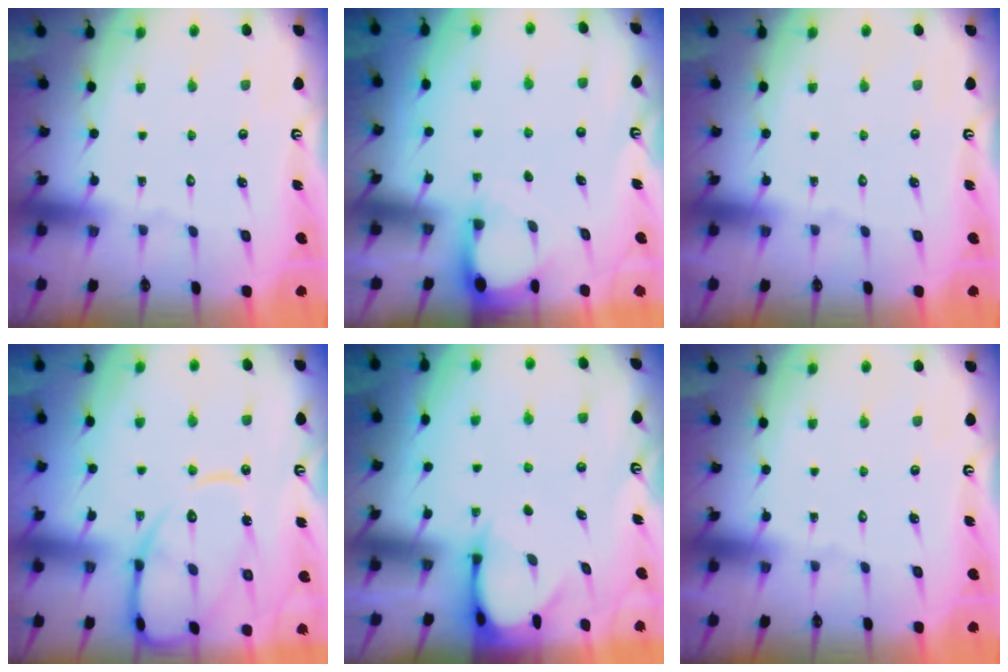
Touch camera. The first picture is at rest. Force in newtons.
{"total": 2.9, "press": 2.9, "slide": 0.3}
{"total": 0.0}
{"total": 13.6, "press": 13.5, "slide": 1.2}
{"total": 3.4, "press": 3.4, "slide": 0.3}
{"total": 0.0}